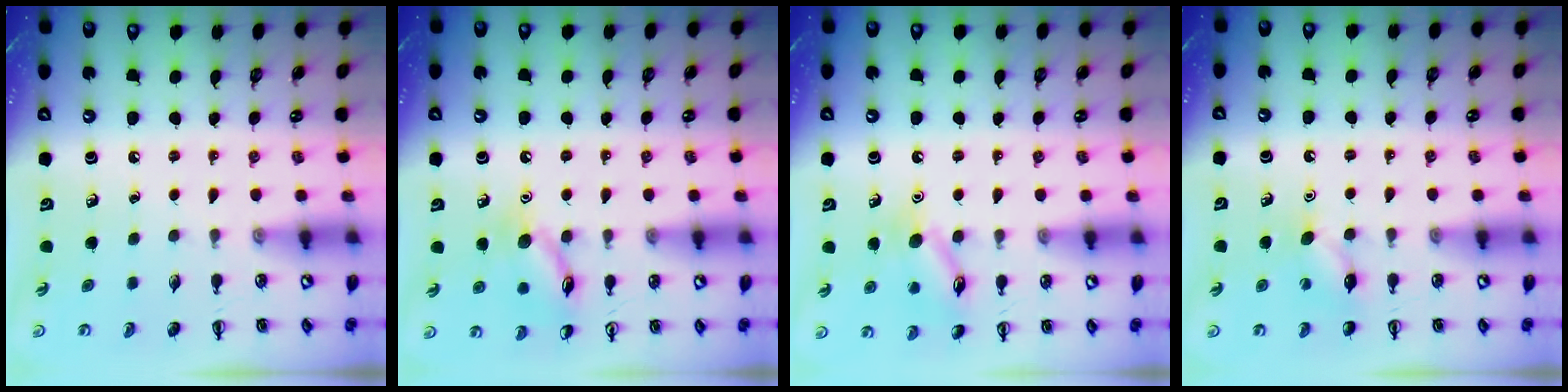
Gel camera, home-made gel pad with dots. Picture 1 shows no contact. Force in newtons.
{"total": 10.7, "press": 10.6, "slide": 0.6}
{"total": 11.1, "press": 11.0, "slide": 0.7}
{"total": 6.3, "press": 6.1, "slide": 1.6}